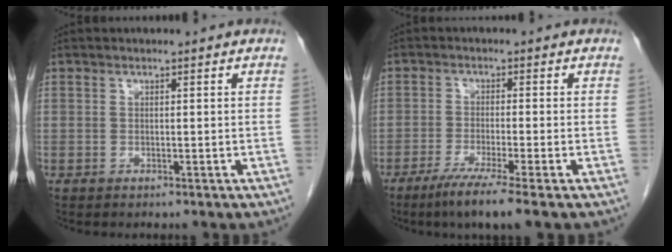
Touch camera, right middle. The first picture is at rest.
{"total": 6.7, "force": [-4.5, -0.8, 4.9], "torque": [-0.087, -0.020, -0.080]}